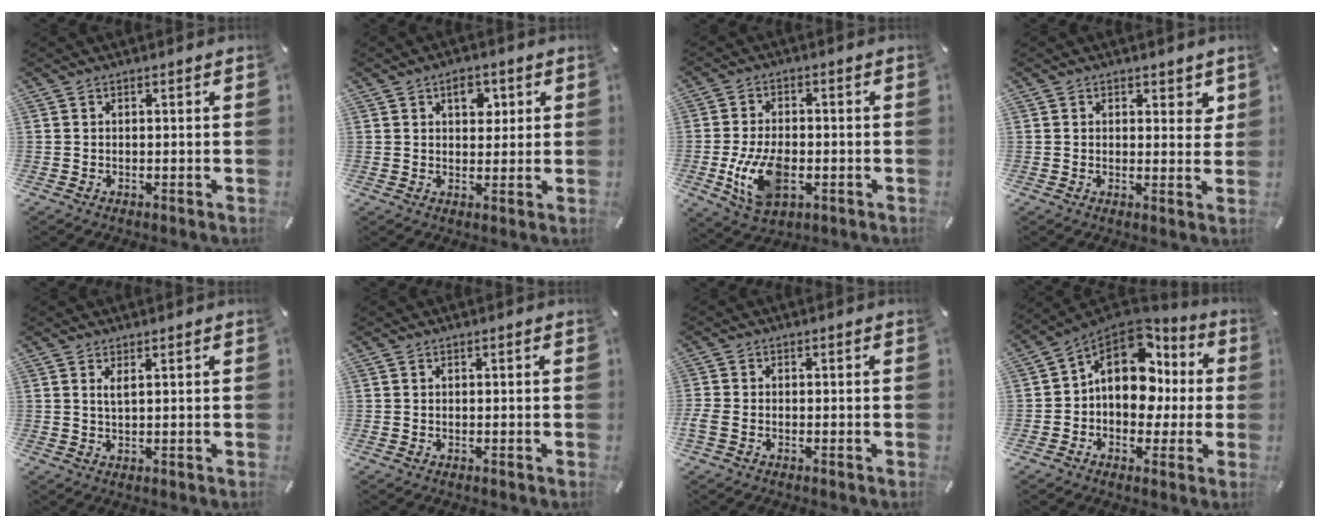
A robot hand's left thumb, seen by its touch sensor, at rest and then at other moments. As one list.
[{"total": 5.1, "force": [2.0, 3.3, 3.2], "torque": [-0.022, -0.011, 0.024]}, {"total": 11.2, "force": [-2.8, 7.0, 8.3], "torque": [-0.174, 0.000, -0.048]}, {"total": 3.3, "force": [1.8, 2.5, 1.3], "torque": [0.003, -0.004, 0.025]}, {"total": 2.0, "force": [1.0, 0.5, 1.6], "torque": [-0.034, 0.001, 0.018]}, {"total": 0.0}, {"total": 2.0, "force": [-0.9, 0.9, 1.6], "torque": [-0.033, 0.000, -0.016]}, {"total": 15.1, "force": [2.8, 11.1, 9.8], "torque": [-0.158, -0.017, 0.049]}]